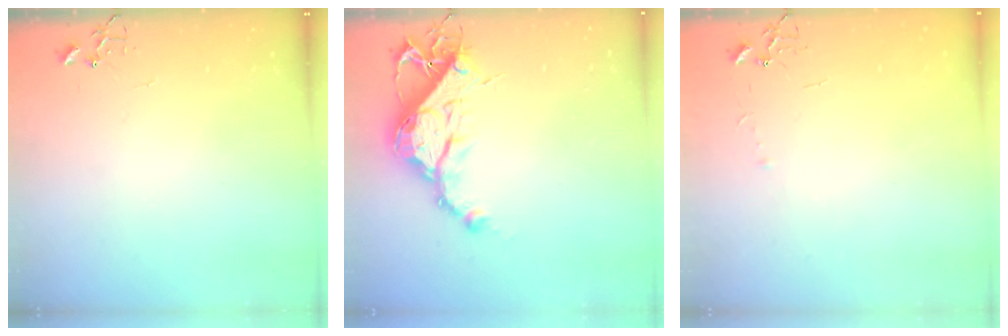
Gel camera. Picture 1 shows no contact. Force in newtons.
{"total": 15.2, "press": 15.1, "slide": 1.4}
{"total": 3.2, "press": 3.1, "slide": 0.5}